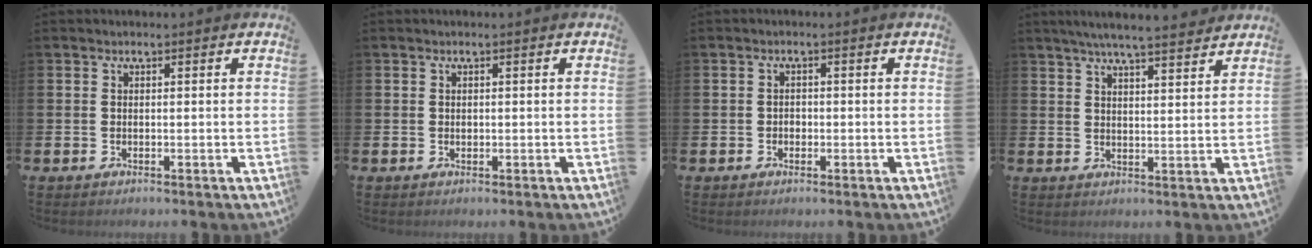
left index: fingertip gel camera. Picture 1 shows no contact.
{"total": 0.5, "force": [0.1, 0.4, 0.2], "torque": [-0.002, 0.004, 0.001]}
{"total": 1.0, "force": [-0.3, 0.9, 0.3], "torque": [-0.004, 0.004, -0.008]}
{"total": 5.8, "force": [5.5, -0.1, 1.8], "torque": [-0.045, -0.023, 0.098]}